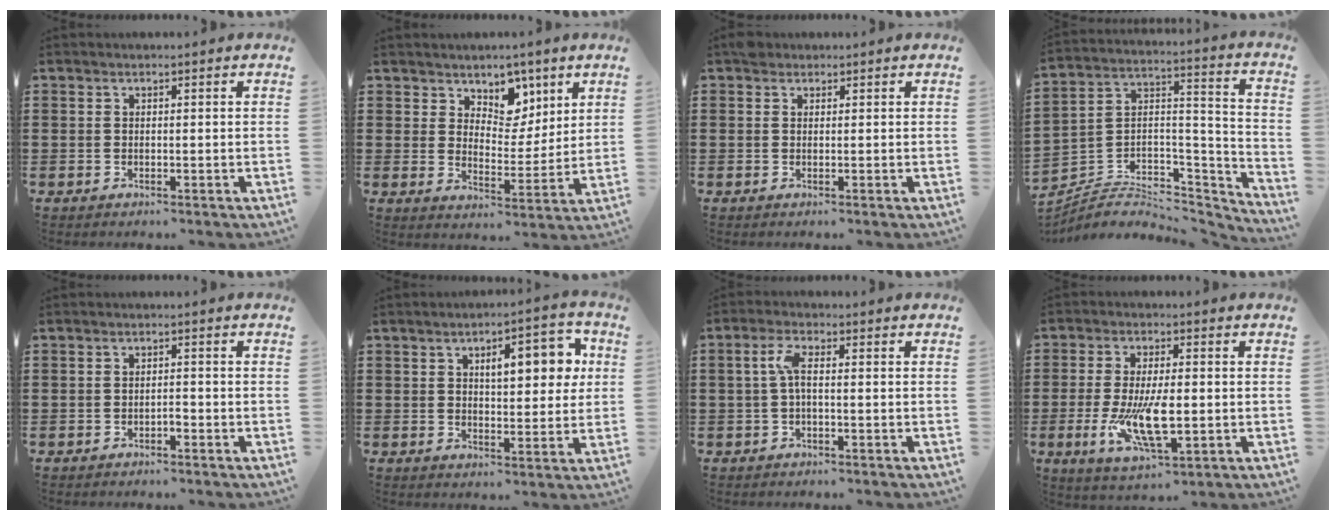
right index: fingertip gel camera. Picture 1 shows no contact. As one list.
[{"total": 5.8, "force": [4.3, 3.8, 0.6], "torque": [-0.030, -0.023, 0.074]}, {"total": 1.2, "force": [0.9, 0.8, 0.2], "torque": [-0.008, 0.003, 0.018]}, {"total": 4.4, "force": [-3.3, 2.6, 1.2], "torque": [-0.033, -0.009, -0.068]}, {"total": 1.2, "force": [-0.8, 0.3, 0.8], "torque": [-0.020, -0.003, -0.014]}, {"total": 8.4, "force": [2.5, 3.5, 7.2], "torque": [-0.105, -0.003, 0.032]}, {"total": 3.5, "force": [-0.1, 1.0, 3.4], "torque": [-0.073, 0.003, -0.006]}, {"total": 10.7, "force": [-1.8, 3.9, 9.8], "torque": [-0.201, -0.025, -0.031]}]